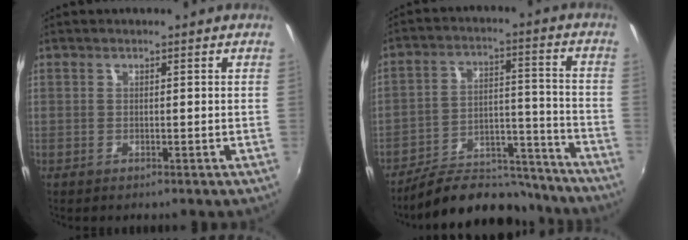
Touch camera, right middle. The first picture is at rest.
{"total": 17.1, "force": [-15.4, 5.9, 4.9], "torque": [-0.087, 0.040, -0.212]}